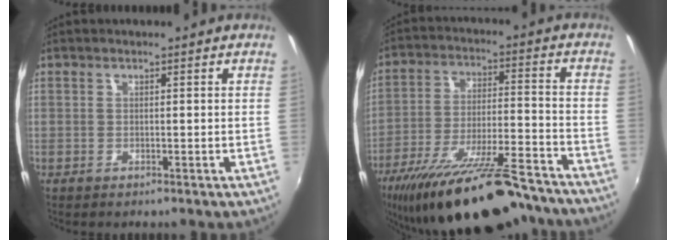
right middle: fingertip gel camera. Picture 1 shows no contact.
{"total": 26.2, "force": [-21.9, 6.0, 13.2], "torque": [-0.236, -0.039, -0.323]}